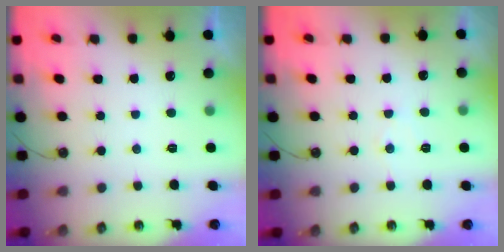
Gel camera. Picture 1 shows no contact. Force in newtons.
{"total": 3.7, "press": 3.6, "slide": 0.5}